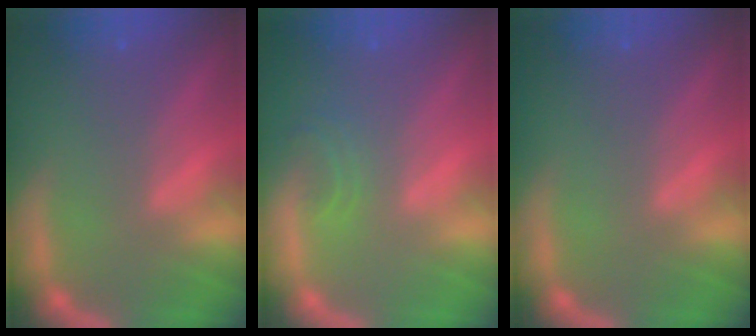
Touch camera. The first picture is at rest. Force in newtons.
{"total": 1.9}
{"total": 0.0}